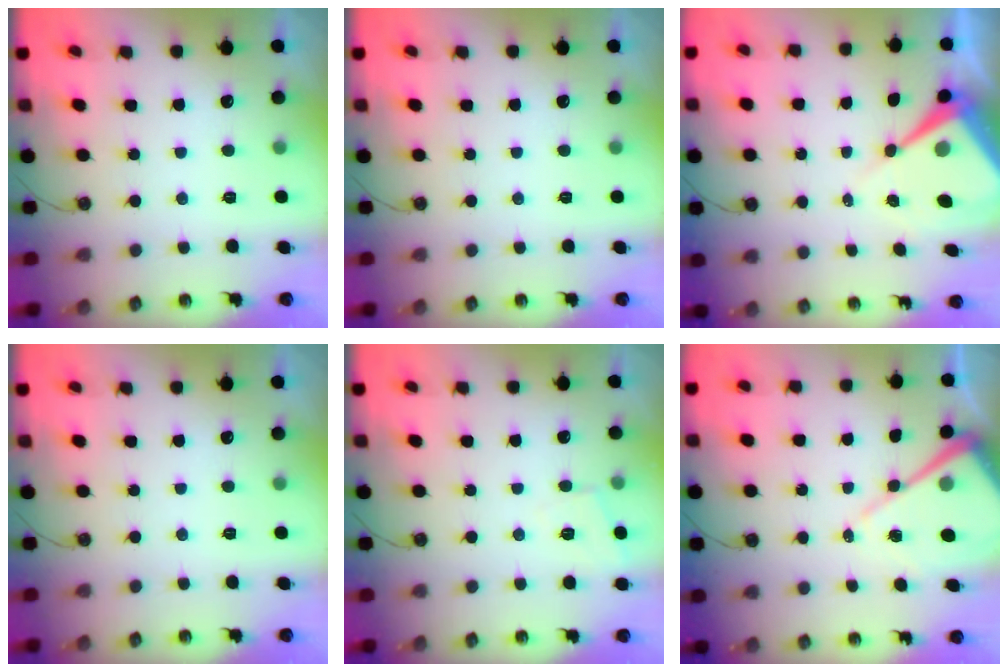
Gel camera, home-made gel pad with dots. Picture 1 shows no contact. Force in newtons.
{"total": 0.0}
{"total": 9.8, "press": 9.8, "slide": 0.8}
{"total": 0.0}
{"total": 4.4, "press": 4.4, "slide": 0.6}
{"total": 11.7, "press": 11.6, "slide": 1.1}